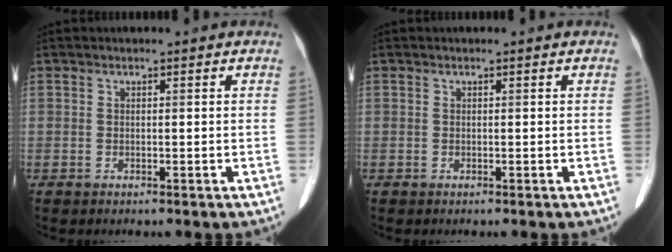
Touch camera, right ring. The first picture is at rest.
{"total": 0.0}